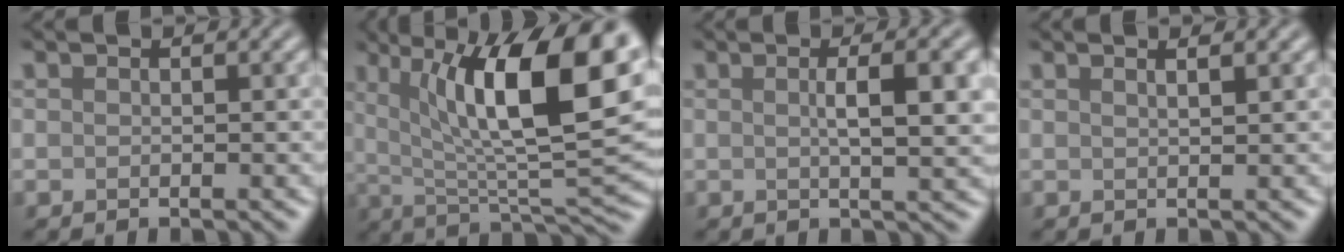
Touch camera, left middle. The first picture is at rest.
{"total": 14.1, "force": [4.5, 4.4, 12.6], "torque": [-0.179, 0.000, 0.068]}
{"total": 5.3, "force": [0.7, 1.4, 5.1], "torque": [-0.065, 0.010, 0.009]}
{"total": 1.9, "force": [1.1, 0.7, 1.3], "torque": [-0.003, 0.003, -0.001]}